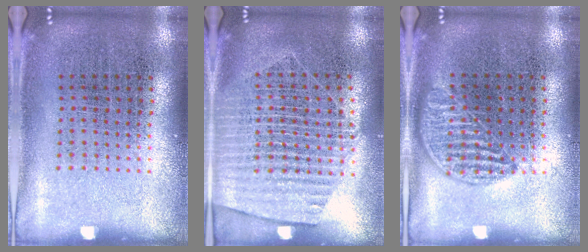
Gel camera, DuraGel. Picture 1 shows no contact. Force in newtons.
{"total": 1.6, "press": 1.4, "slide": 0.8}
{"total": 0.9, "press": 0.8, "slide": 0.4}